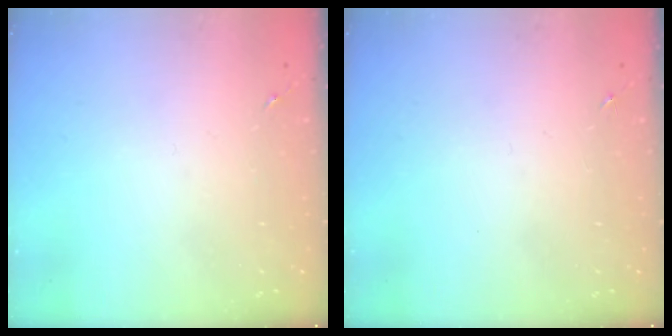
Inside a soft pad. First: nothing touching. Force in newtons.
{"total": 0.0}